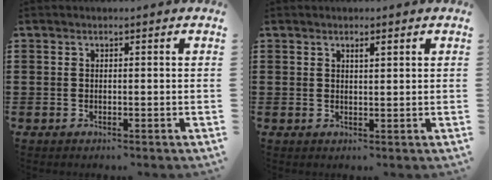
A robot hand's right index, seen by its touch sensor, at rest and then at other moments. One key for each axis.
{"total": 1.1, "fx": 0.5, "fy": 0.3, "fz": 1.0, "tx": -0.018, "ty": 0.002, "tz": 0.006}